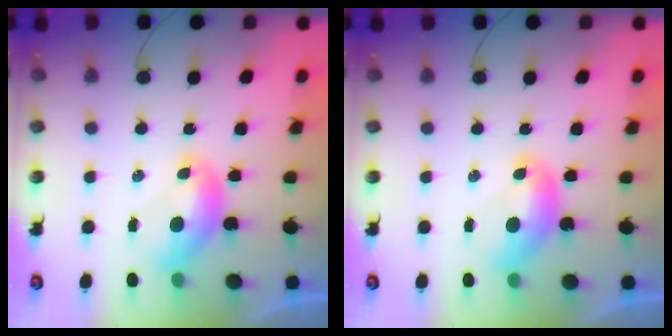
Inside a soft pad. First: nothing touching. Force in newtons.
{"total": 0.0}